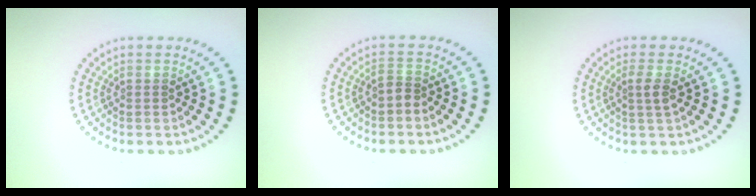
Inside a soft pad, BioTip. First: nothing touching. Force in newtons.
{"total": 1.0, "press": 0.6, "slide": 0.7}
{"total": 1.4, "press": 1.1, "slide": 0.8}